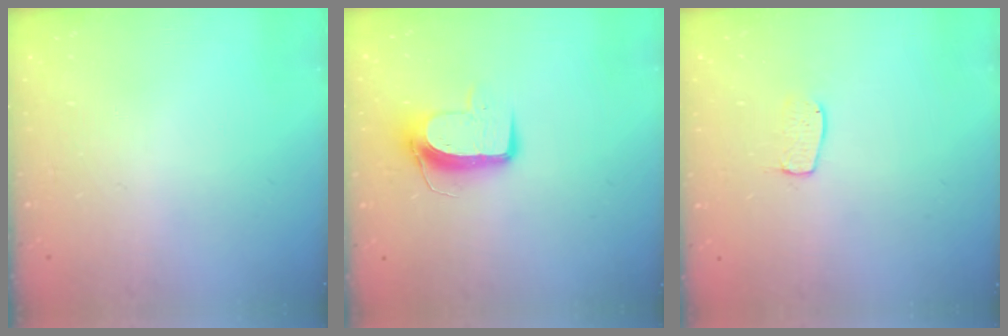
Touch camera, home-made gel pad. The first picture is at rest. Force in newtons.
{"total": 8.9, "press": 8.9, "slide": 0.7}
{"total": 5.7, "press": 5.7, "slide": 0.4}